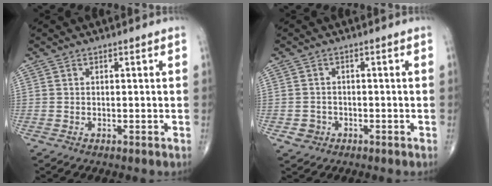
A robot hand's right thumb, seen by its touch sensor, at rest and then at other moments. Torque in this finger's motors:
{"motor_torque": [0.12, 0.07, -0.12, -0.08, 0.06]}